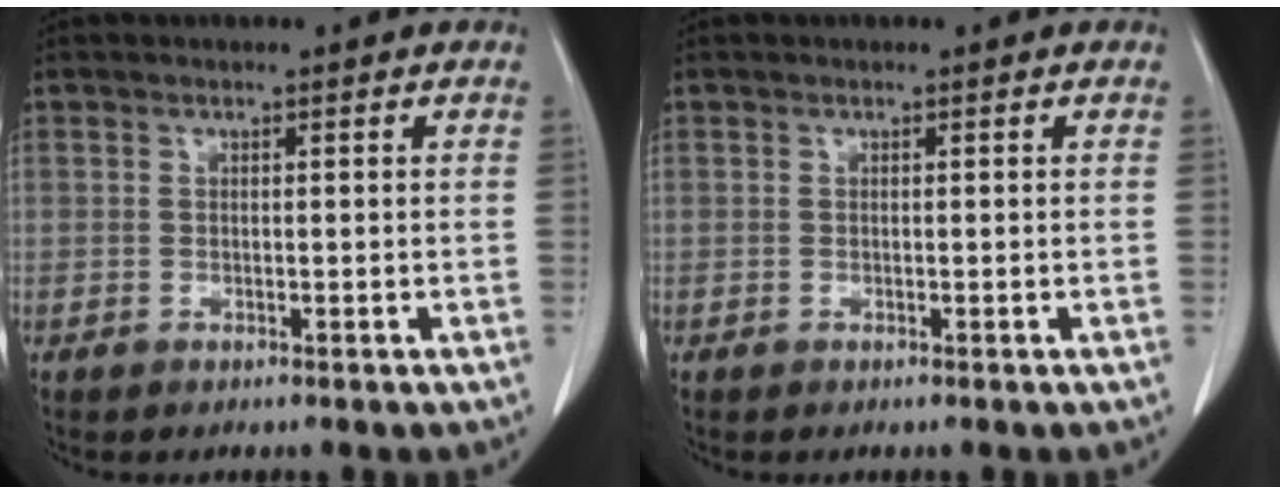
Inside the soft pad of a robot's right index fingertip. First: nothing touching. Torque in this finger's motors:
{"motor_torque": [-0.01, 0.04, -0.02, 0.01]}